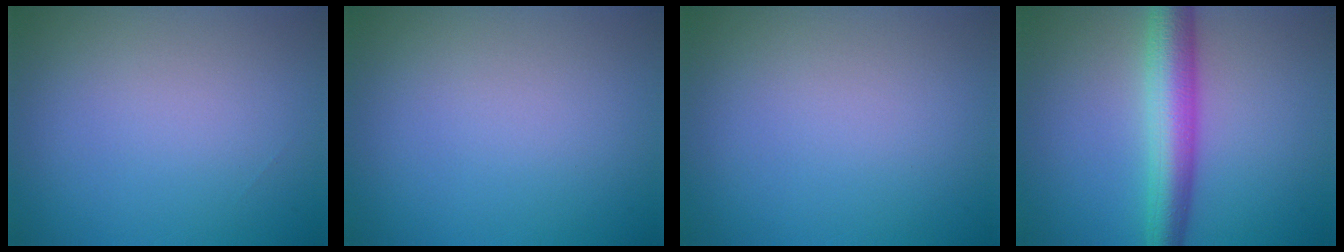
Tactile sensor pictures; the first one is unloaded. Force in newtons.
{"total": 0.0}
{"total": 0.0}
{"total": 6.4, "press": 6.4, "slide": 0.0}